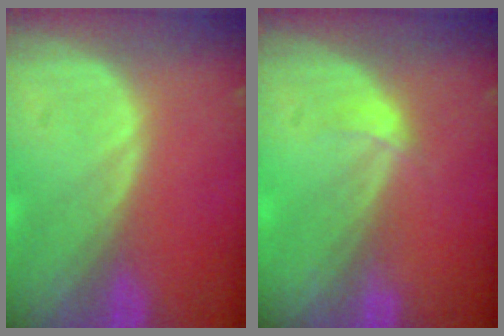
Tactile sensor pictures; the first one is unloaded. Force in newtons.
{"total": 1.2, "press": 1.2, "slide": 0.1}